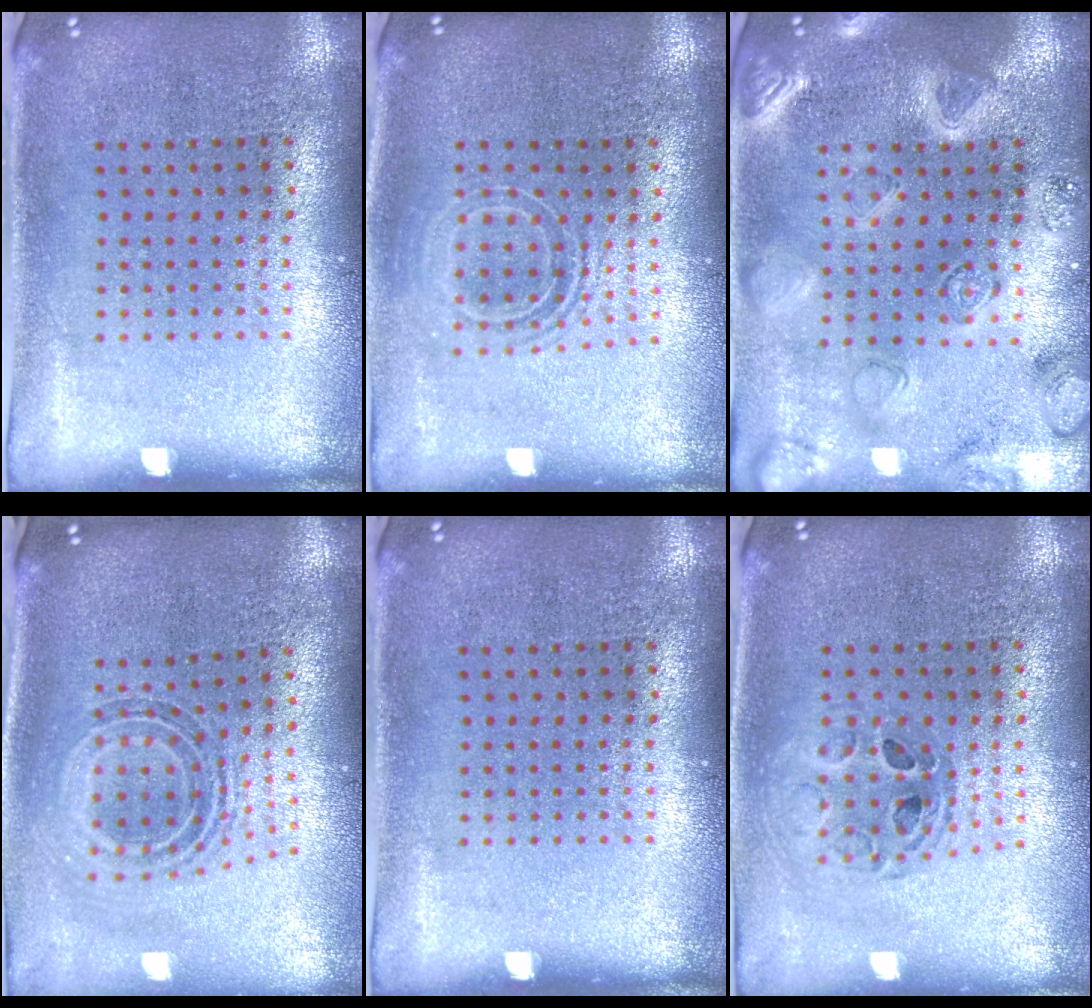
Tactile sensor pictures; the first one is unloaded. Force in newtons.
{"total": 1.6, "press": 1.2, "slide": 1.0}
{"total": 3.0, "press": 2.8, "slide": 0.8}
{"total": 0.9, "press": 0.8, "slide": 0.5}
{"total": 0.0}
{"total": 0.7, "press": 0.7, "slide": 0.1}